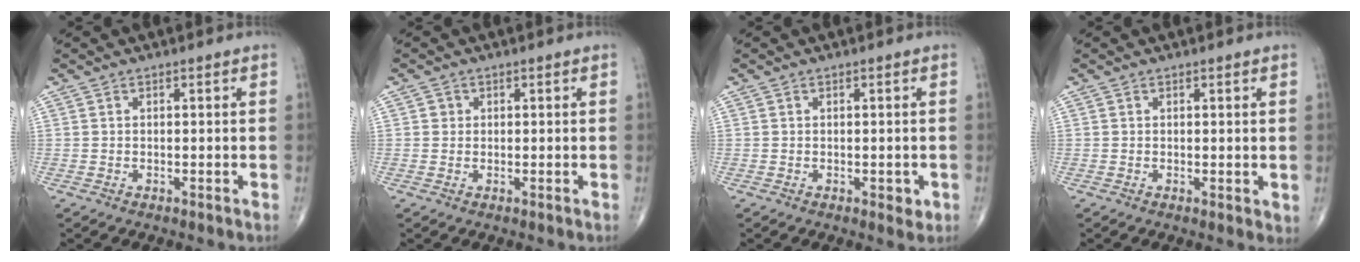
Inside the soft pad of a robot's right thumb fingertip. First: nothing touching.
{"total": 1.2, "force": [0.2, 1.2, 0.2], "torque": [0.005, 0.001, 0.002]}
{"total": 1.9, "force": [-0.4, 1.1, 1.4], "torque": [-0.009, -0.001, -0.005]}
{"total": 1.4, "force": [0.3, 0.7, 1.2], "torque": [-0.018, -0.007, 0.002]}